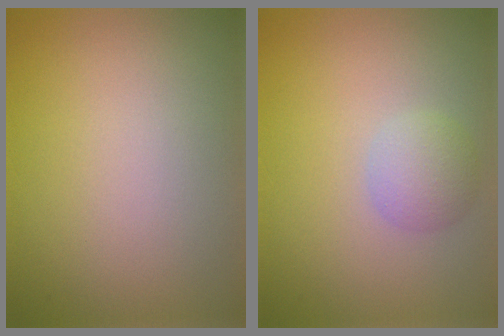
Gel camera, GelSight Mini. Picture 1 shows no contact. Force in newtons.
{"total": 2.3, "press": 2.3, "slide": 0.2}